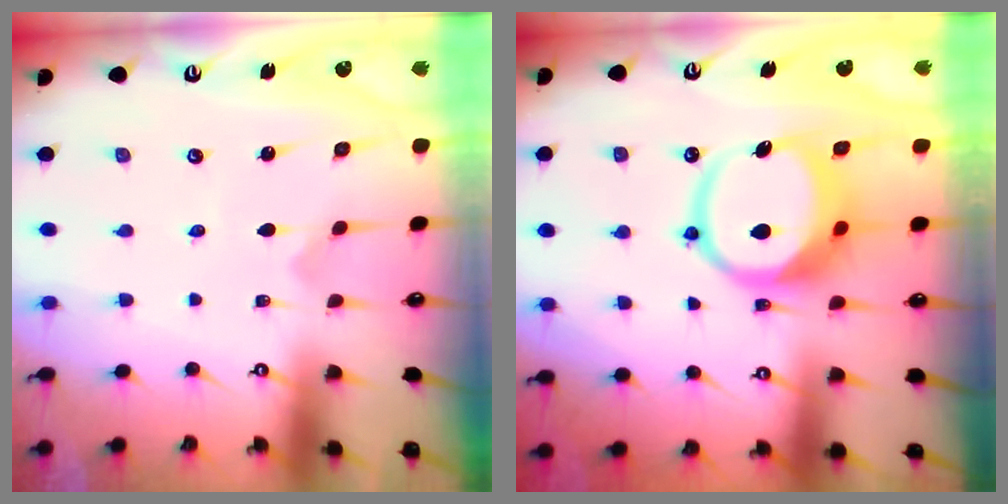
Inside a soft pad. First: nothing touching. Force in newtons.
{"total": 11.7, "press": 11.6, "slide": 1.5}